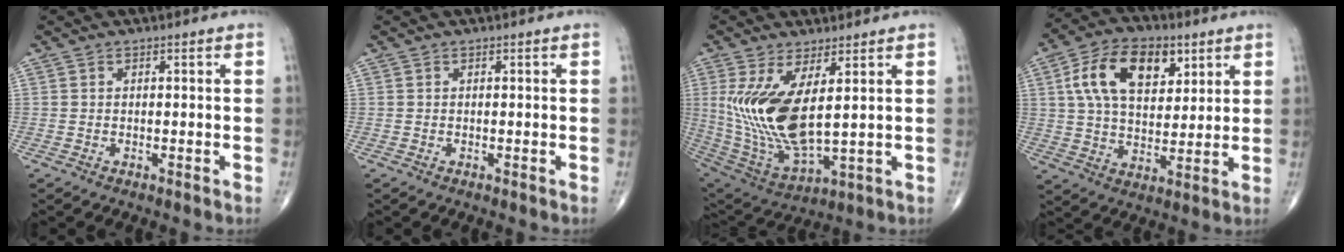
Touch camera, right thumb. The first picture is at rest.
{"total": 0.0}
{"total": 16.3, "force": [3.2, 6.4, 14.7], "torque": [-0.302, -0.033, 0.082]}
{"total": 15.8, "force": [5.9, 9.2, 11.3], "torque": [-0.172, -0.008, 0.104]}